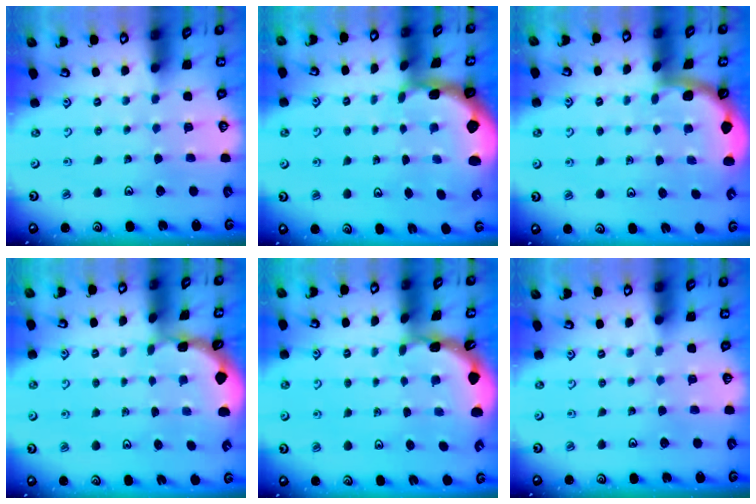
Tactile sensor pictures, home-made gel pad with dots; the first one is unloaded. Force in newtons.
{"total": 2.3, "press": 1.5, "slide": 1.8}
{"total": 1.7, "press": 1.7, "slide": 0.1}
{"total": 1.2, "press": 1.2, "slide": 0.2}
{"total": 1.6, "press": 1.6, "slide": 0.2}
{"total": 0.0}